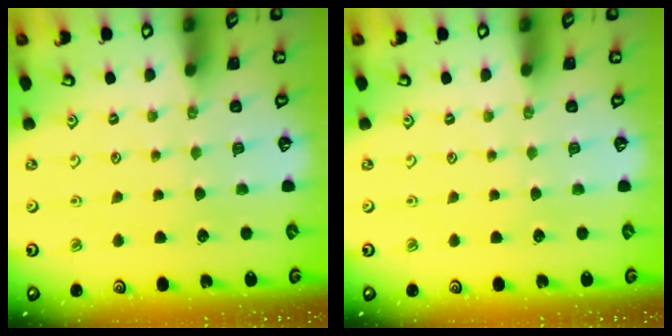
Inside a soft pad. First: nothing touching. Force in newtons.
{"total": 0.0}